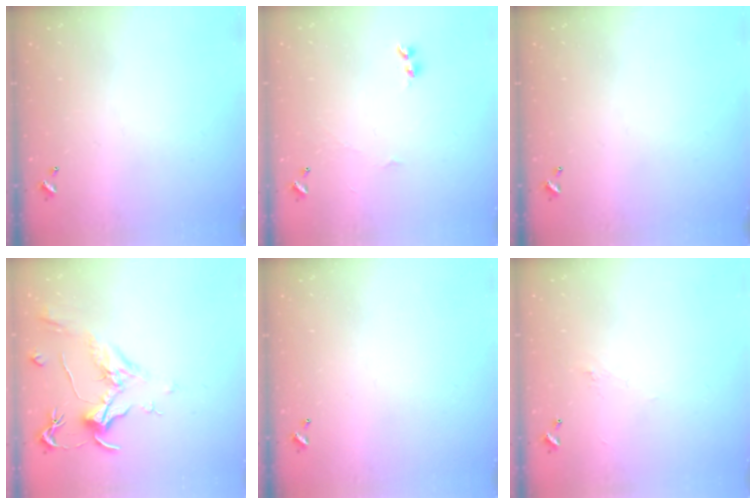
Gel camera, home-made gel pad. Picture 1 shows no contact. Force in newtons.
{"total": 1.9, "press": 1.8, "slide": 0.5}
{"total": 0.0}
{"total": 2.1, "press": 2.0, "slide": 0.8}
{"total": 0.0}
{"total": 1.6, "press": 1.5, "slide": 0.5}